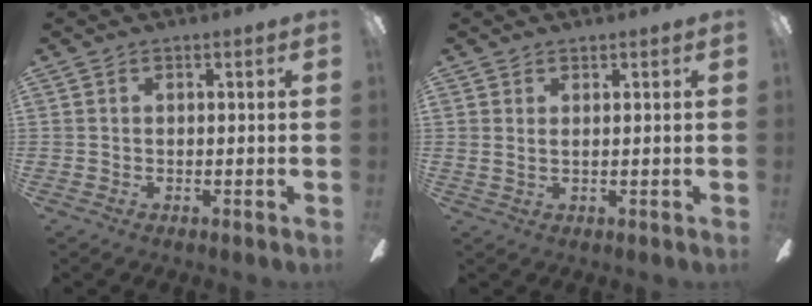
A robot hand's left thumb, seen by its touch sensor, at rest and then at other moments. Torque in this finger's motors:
{"motor_torque": [-0.16, -0.02, 0.10, -0.06, -0.04]}